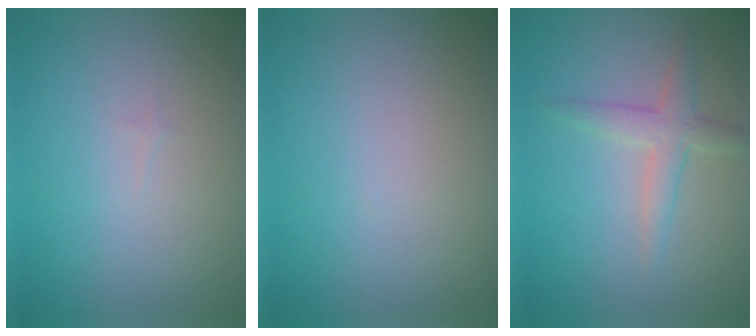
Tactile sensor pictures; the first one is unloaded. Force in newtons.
{"total": 0.0}
{"total": 2.4, "press": 2.4, "slide": 0.1}